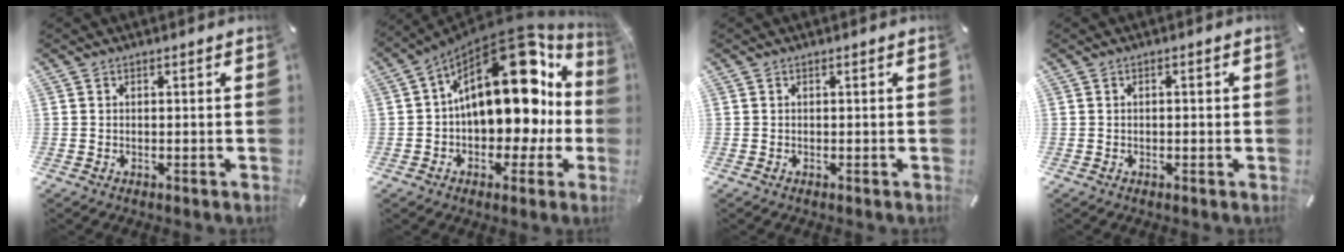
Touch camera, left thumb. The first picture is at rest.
{"total": 23.9, "force": [6.4, 13.8, 18.5], "torque": [-0.272, -0.047, 0.107]}
{"total": 0.0}
{"total": 0.7, "force": [-0.2, 0.4, 0.6], "torque": [-0.011, 0.002, -0.005]}